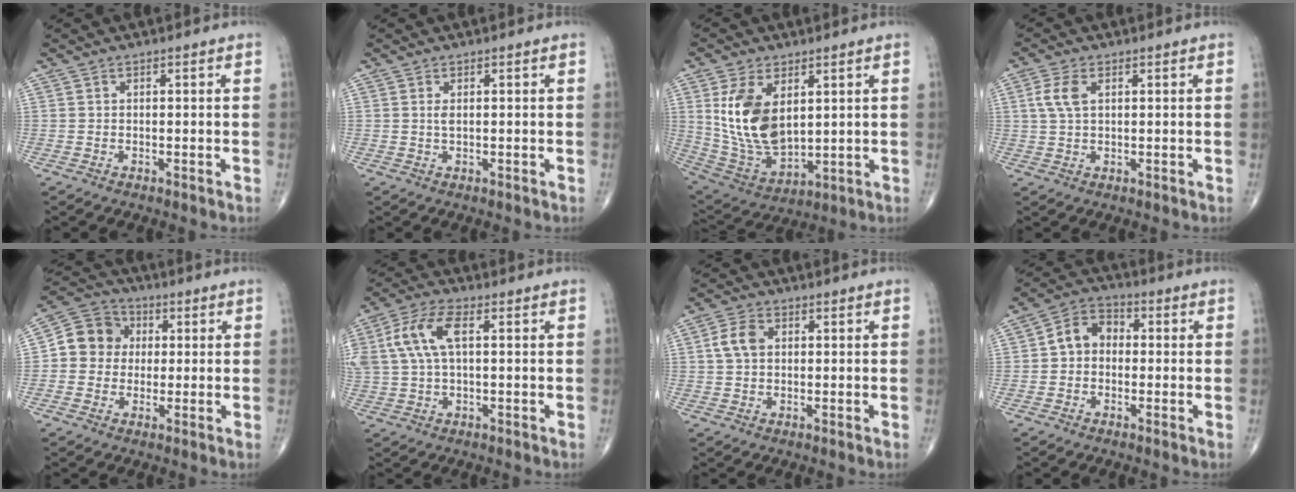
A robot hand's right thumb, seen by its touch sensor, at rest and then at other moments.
{"total": 1.2, "force": [0.2, 0.5, 1.1], "torque": [-0.023, 0.000, 0.007]}
{"total": 15.1, "force": [3.8, 8.6, 11.8], "torque": [-0.214, -0.021, 0.093]}
{"total": 4.4, "force": [1.3, 2.3, 3.5], "torque": [-0.084, 0.007, 0.025]}
{"total": 9.0, "force": [0.8, 8.1, 3.7], "torque": [-0.036, 0.018, 0.000]}
{"total": 10.2, "force": [2.2, 4.8, 8.7], "torque": [-0.198, 0.025, 0.042]}
{"total": 4.7, "force": [0.8, 3.3, 3.2], "torque": [-0.064, 0.007, 0.012]}
{"total": 6.9, "force": [-0.1, 5.5, 4.2], "torque": [-0.050, 0.026, -0.016]}